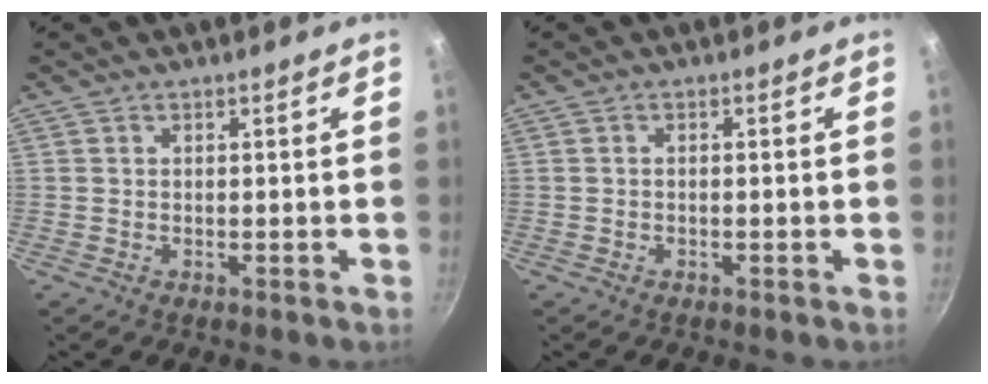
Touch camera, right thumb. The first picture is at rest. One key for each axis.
{"total": 0.6, "fx": -0.3, "fy": 0.2, "fz": 0.4, "tx": -0.011, "ty": 0.007, "tz": -0.007}